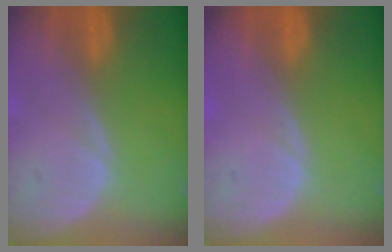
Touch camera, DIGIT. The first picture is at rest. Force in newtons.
{"total": 0.0}